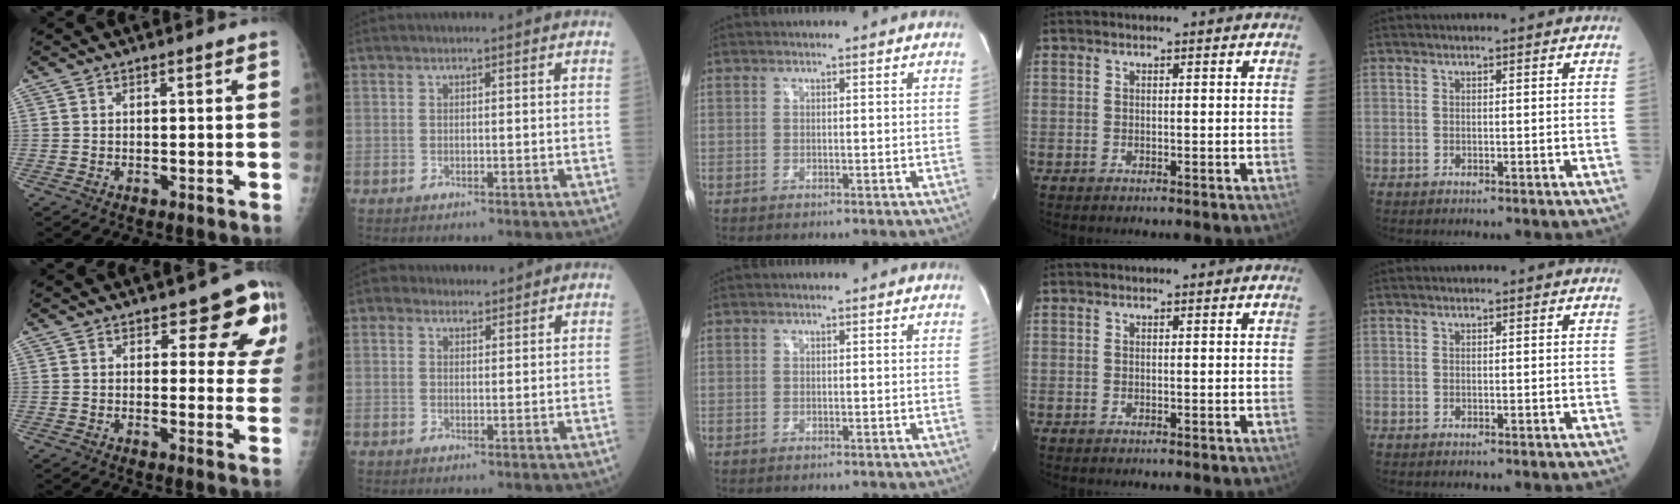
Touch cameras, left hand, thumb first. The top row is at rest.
{"thumb": {"total": 9.7, "force": [6.0, 4.6, 6.2], "torque": [-0.026, -0.035, 0.065]}, "index": {"total": 2.5, "force": [1.9, 1.5, 0.4], "torque": [0.001, 0.014, 0.028]}}